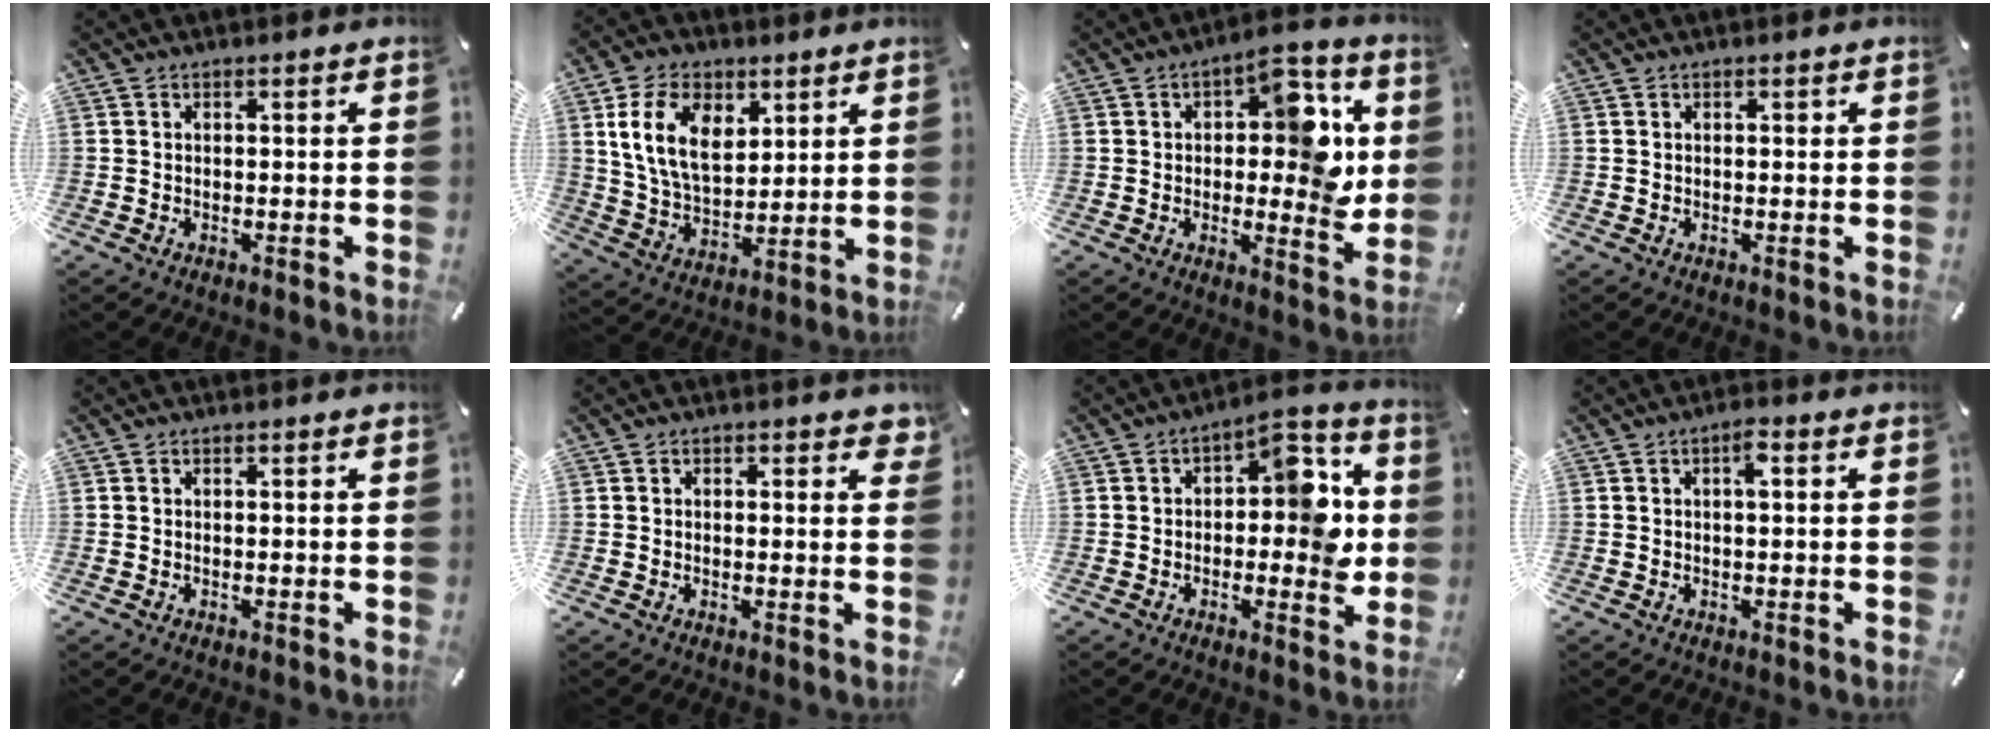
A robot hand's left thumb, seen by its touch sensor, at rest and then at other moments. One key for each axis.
{"total": 13.5, "fx": 5.6, "fy": 9.0, "fz": 8.4, "tx": -0.181, "ty": -0.006, "tz": 0.101}
{"total": 12.5, "fx": 2.9, "fy": 6.5, "fz": 10.2, "tx": -0.112, "ty": -0.023, "tz": 0.043}
{"total": 0.6, "fx": 0.0, "fy": 0.6, "fz": 0.1, "tx": -0.005, "ty": 0.004, "tz": 0.000}
{"total": 0.0}
{"total": 1.4, "fx": 0.6, "fy": 1.0, "fz": 0.8, "tx": -0.006, "ty": 0.000, "tz": 0.006}
{"total": 10.8, "fx": 0.9, "fy": 6.2, "fz": 8.8, "tx": -0.099, "ty": -0.015, "tz": 0.009}
{"total": 2.8, "fx": 0.7, "fy": 1.0, "fz": 2.6, "tx": -0.037, "ty": 0.003, "tz": 0.005}